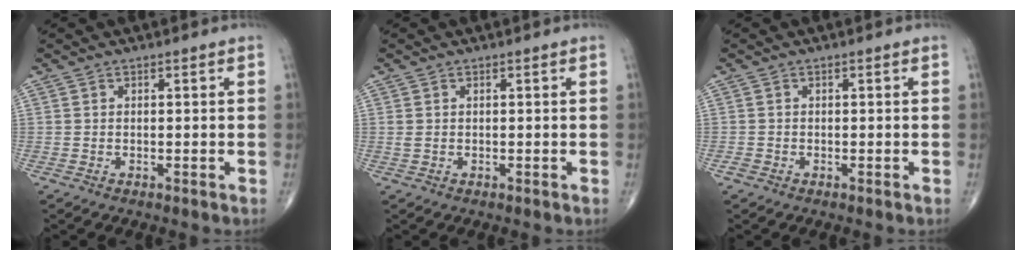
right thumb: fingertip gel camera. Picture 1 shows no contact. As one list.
[{"total": 1.0, "force": [0.3, 0.5, 0.8], "torque": [-0.023, 0.013, 0.013]}, {"total": 0.9, "force": [-0.5, 0.7, 0.2], "torque": [-0.003, 0.001, -0.011]}]